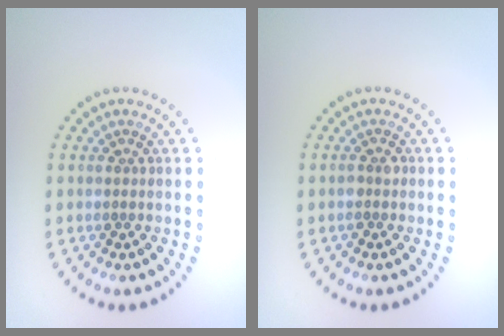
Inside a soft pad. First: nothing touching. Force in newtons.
{"total": 1.2, "press": 1.1, "slide": 0.5}